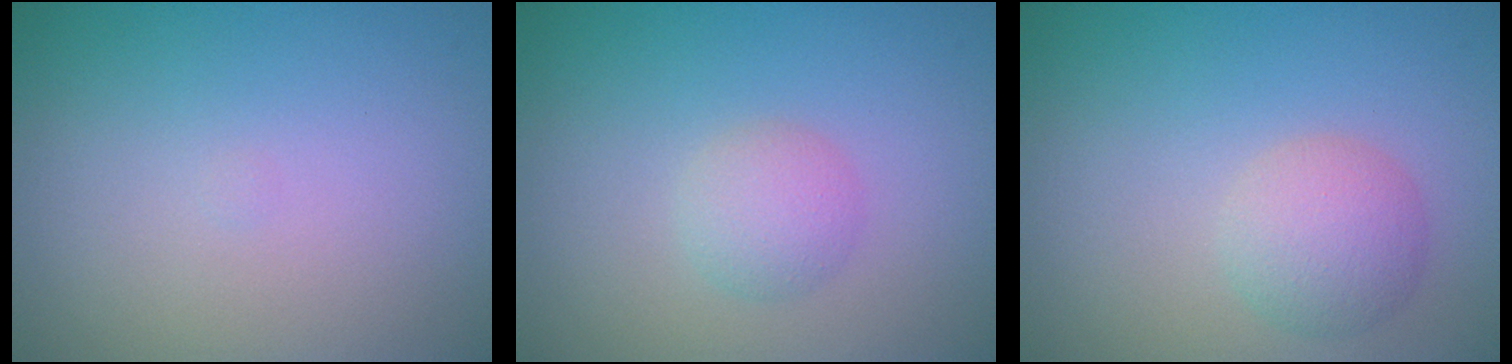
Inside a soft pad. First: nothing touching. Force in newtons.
{"total": 2.0, "press": 2.0, "slide": 0.0}
{"total": 3.0, "press": 3.0, "slide": 0.0}